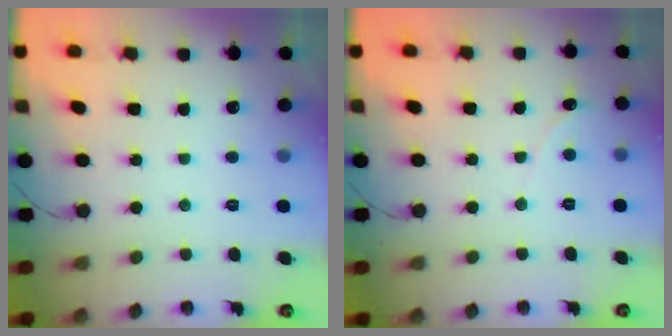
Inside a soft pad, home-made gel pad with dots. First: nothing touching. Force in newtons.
{"total": 0.0}